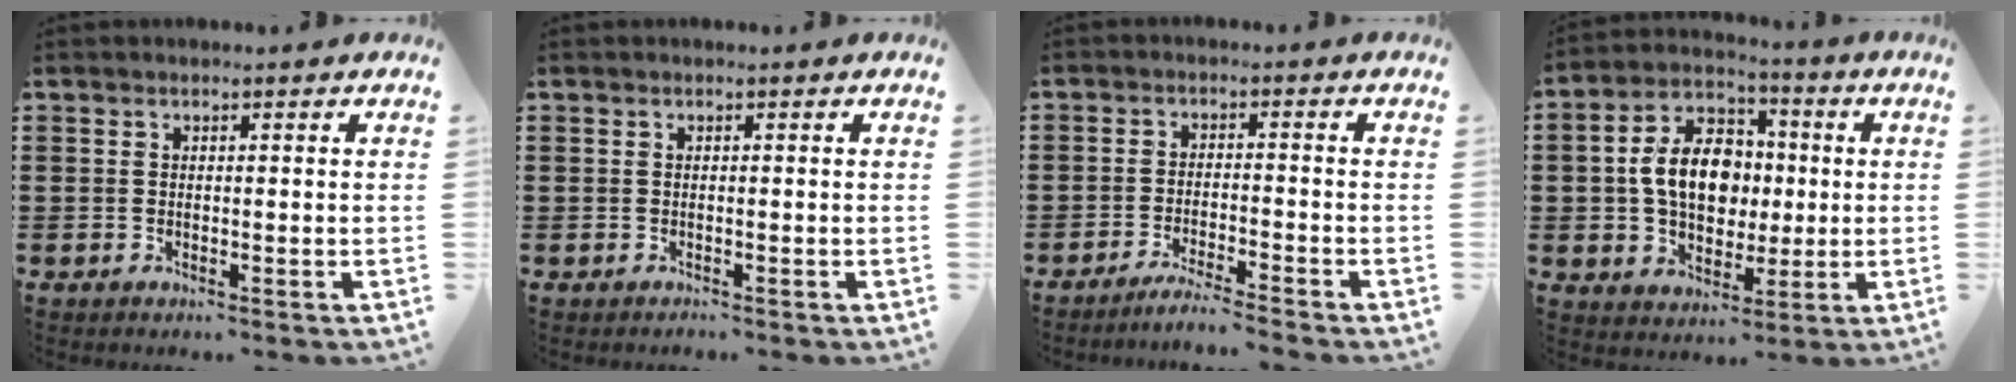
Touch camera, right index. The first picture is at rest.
{"total": 0.0}
{"total": 3.1, "force": [-3.0, -0.4, 0.9], "torque": [-0.017, -0.002, -0.059]}
{"total": 10.6, "force": [0.1, 7.6, 7.4], "torque": [-0.156, 0.017, -0.003]}